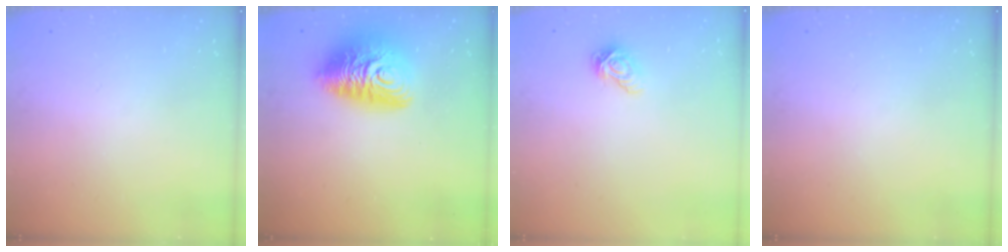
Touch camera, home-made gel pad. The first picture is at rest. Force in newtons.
{"total": 14.7, "press": 14.6, "slide": 1.3}
{"total": 8.0, "press": 7.9, "slide": 1.2}
{"total": 0.0}